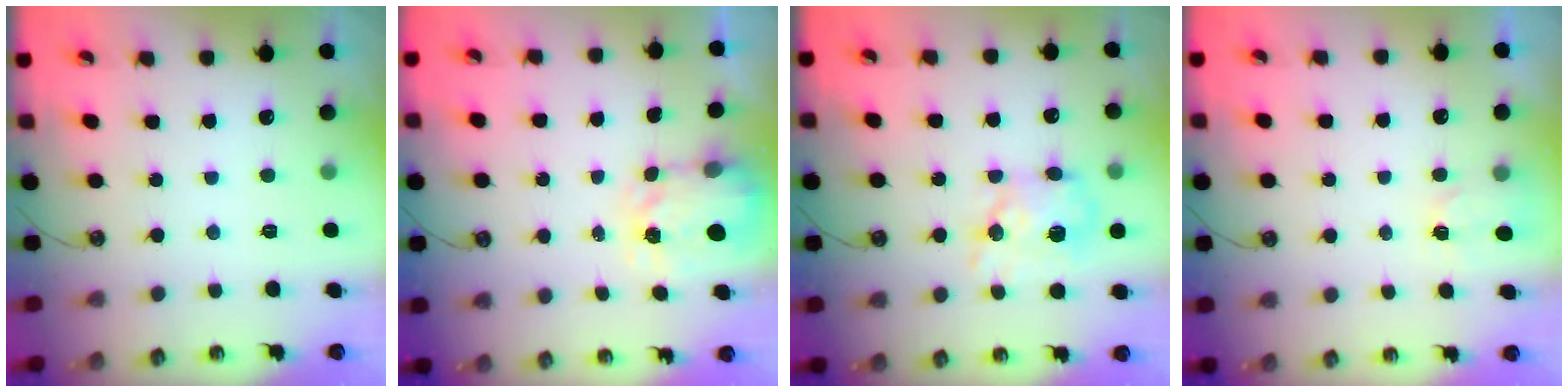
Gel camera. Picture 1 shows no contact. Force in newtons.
{"total": 3.5, "press": 3.5, "slide": 0.4}
{"total": 11.9, "press": 11.9, "slide": 0.2}
{"total": 2.6, "press": 2.5, "slide": 0.4}